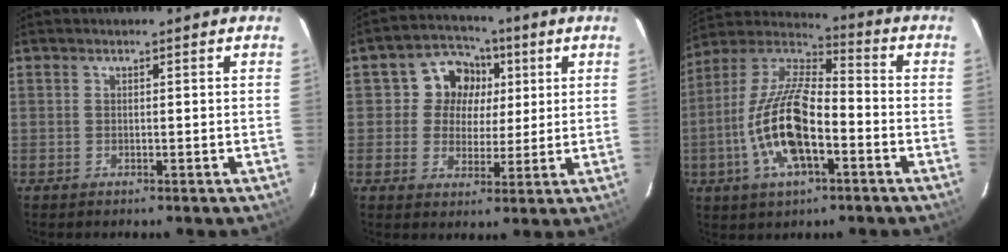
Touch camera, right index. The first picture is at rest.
{"total": 8.7, "force": [1.8, 8.0, 2.8], "torque": [-0.055, 0.020, 0.022]}
{"total": 17.2, "force": [-5.6, 6.7, 14.8], "torque": [-0.309, -0.004, -0.110]}